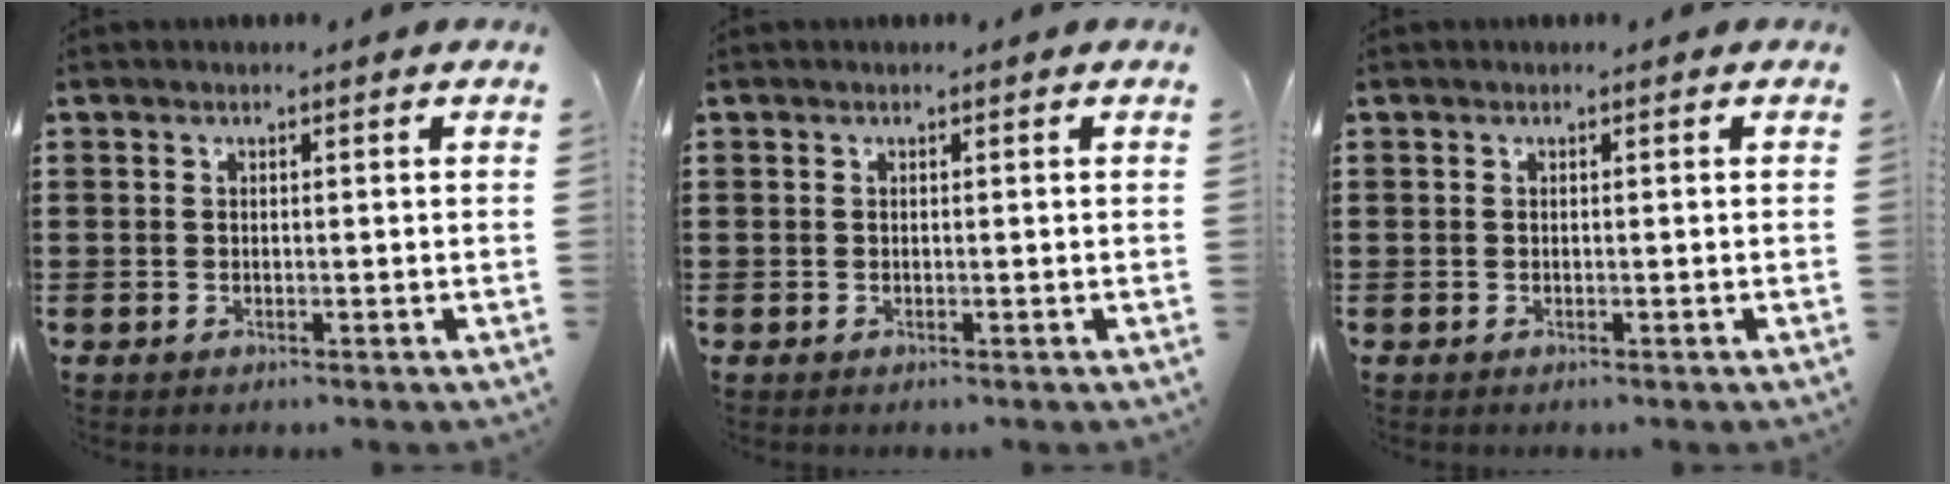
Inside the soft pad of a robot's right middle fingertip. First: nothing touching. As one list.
[{"total": 0.0}, {"total": 0.0}]